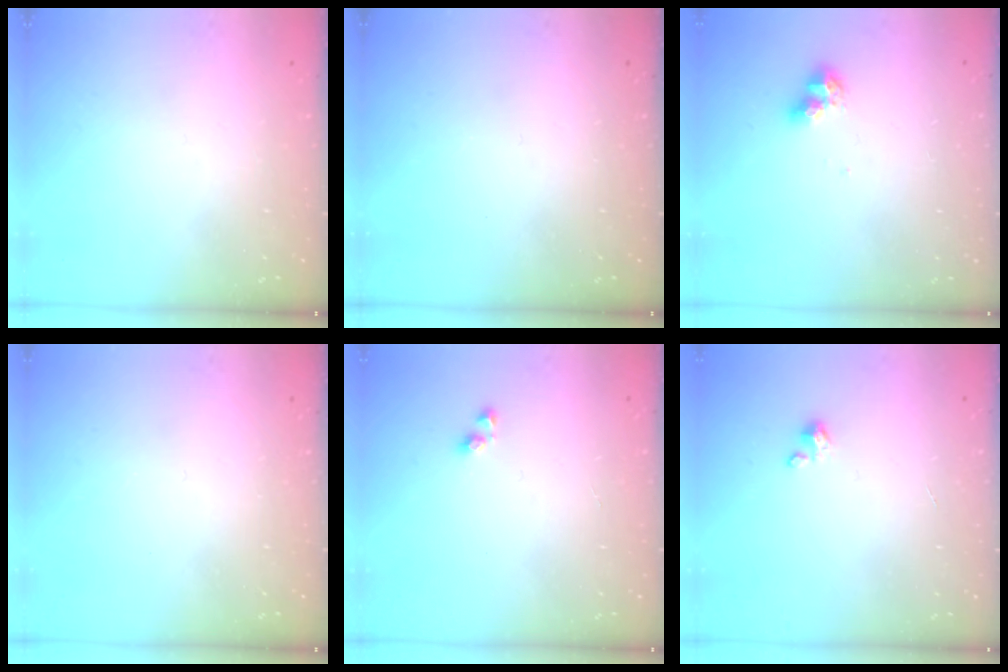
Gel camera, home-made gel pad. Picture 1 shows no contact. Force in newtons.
{"total": 0.0}
{"total": 7.1, "press": 7.1, "slide": 0.7}
{"total": 0.0}
{"total": 2.9, "press": 2.9, "slide": 0.2}
{"total": 2.0, "press": 1.9, "slide": 0.3}